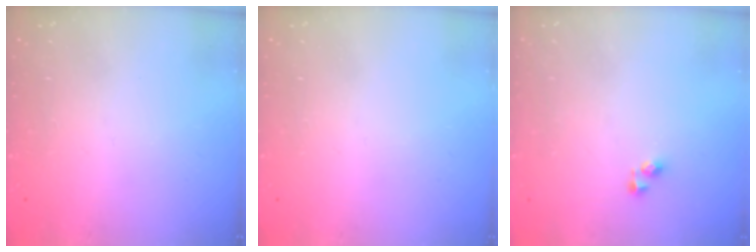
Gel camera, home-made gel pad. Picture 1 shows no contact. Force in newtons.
{"total": 0.0}
{"total": 3.7, "press": 3.7, "slide": 0.1}